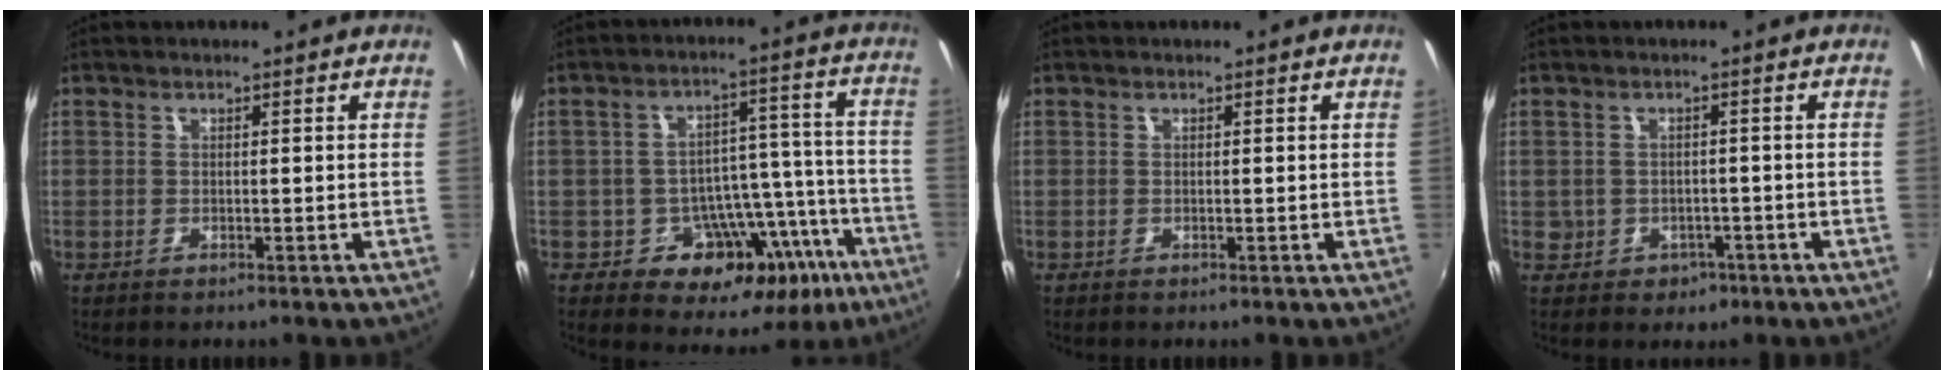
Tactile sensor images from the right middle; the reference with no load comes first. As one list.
[{"total": 14.8, "force": [-7.1, 10.5, 7.6], "torque": [-0.111, 0.033, -0.067]}, {"total": 0.0}, {"total": 4.2, "force": [-1.3, 3.9, 1.0], "torque": [-0.032, 0.004, -0.008]}]